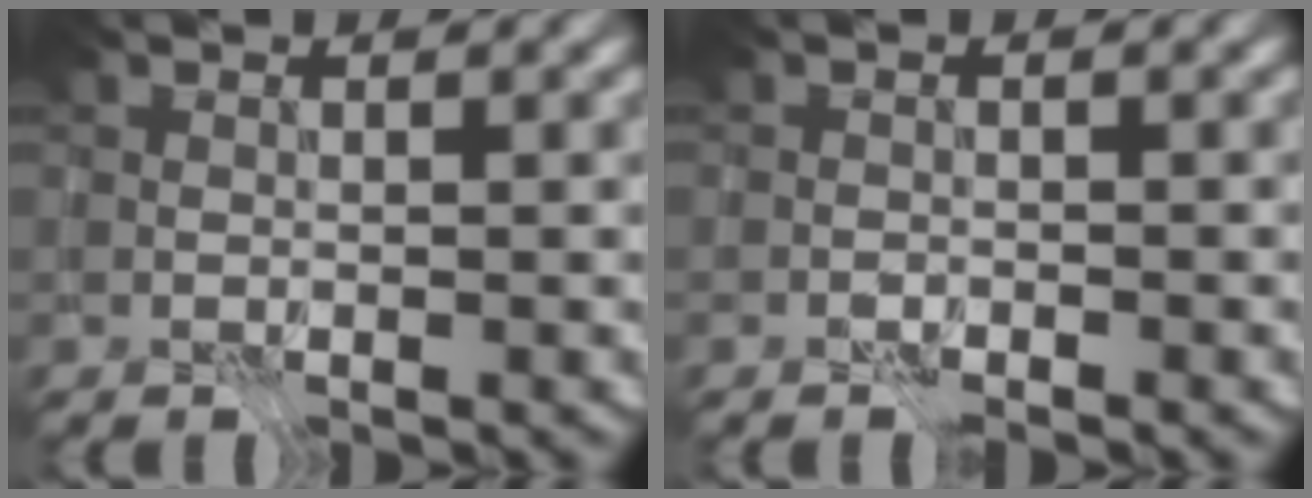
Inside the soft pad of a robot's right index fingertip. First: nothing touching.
{"total": 0.9, "force": [-0.8, 0.3, 0.3], "torque": [-0.002, 0.003, -0.019]}